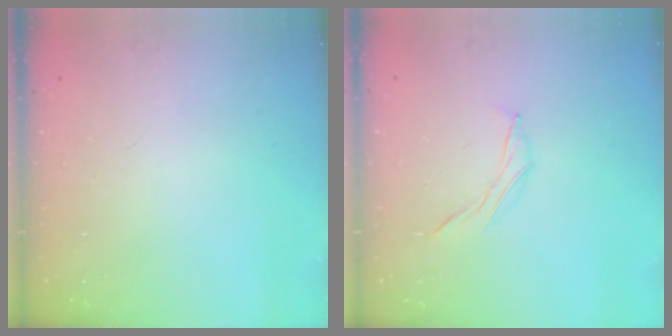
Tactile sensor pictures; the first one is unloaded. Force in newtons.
{"total": 5.2, "press": 5.0, "slide": 1.3}